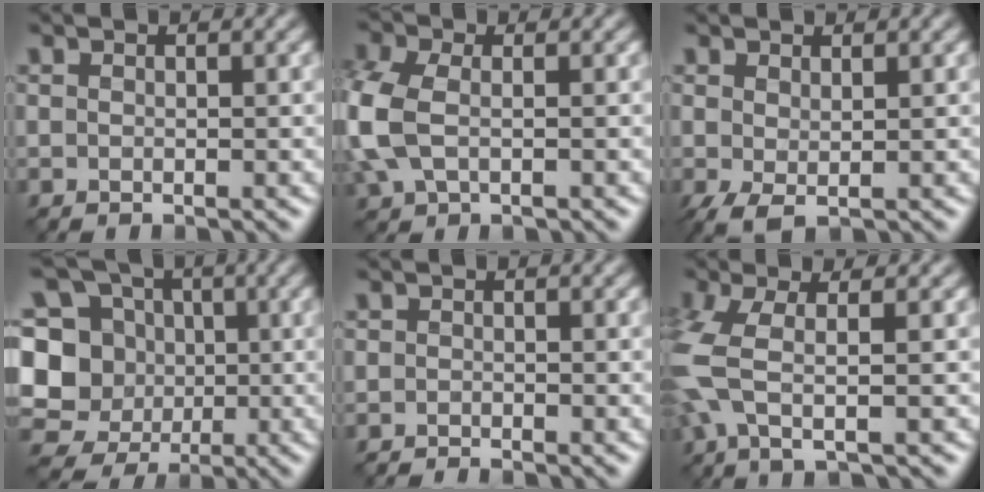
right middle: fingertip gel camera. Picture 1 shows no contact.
{"total": 5.2, "force": [-0.5, 3.1, 4.1], "torque": [-0.118, 0.000, -0.019]}
{"total": 1.8, "force": [-0.3, 0.1, 1.7], "torque": [-0.046, -0.006, -0.007]}
{"total": 12.0, "force": [0.2, 11.2, 4.4], "torque": [-0.146, 0.042, -0.015]}
{"total": 0.9, "force": [-0.9, -0.1, -0.1], "torque": [0.006, -0.004, -0.019]}
{"total": 4.8, "force": [-0.4, 1.2, 4.6], "torque": [-0.116, -0.005, -0.013]}